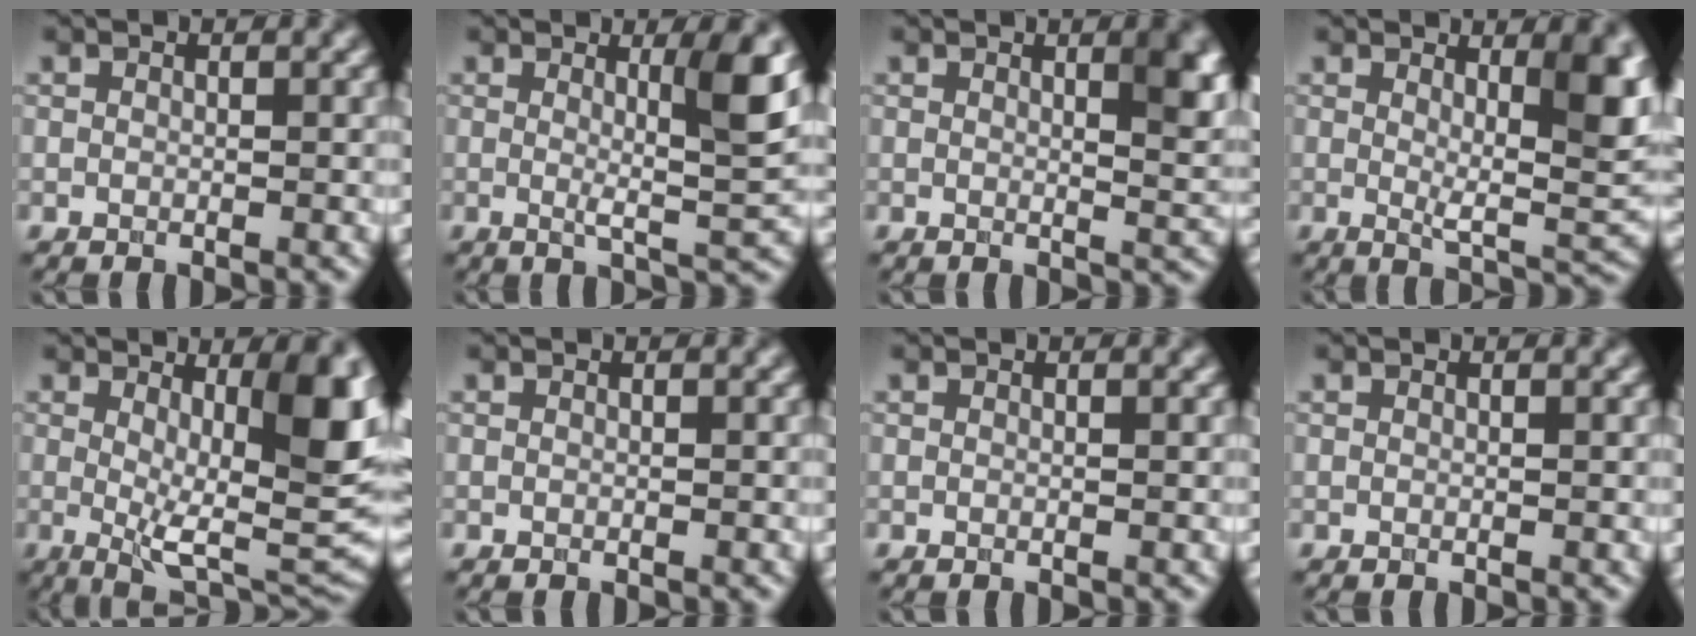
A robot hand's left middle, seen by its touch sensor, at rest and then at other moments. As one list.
[{"total": 5.7, "force": [1.2, 0.9, 5.5], "torque": [-0.081, -0.010, 0.020]}, {"total": 4.9, "force": [1.7, 1.6, 4.2], "torque": [-0.040, 0.001, 0.022]}, {"total": 8.1, "force": [2.2, 2.6, 7.4], "torque": [-0.103, -0.017, 0.041]}, {"total": 11.9, "force": [1.8, 4.3, 10.9], "torque": [-0.143, -0.022, 0.034]}, {"total": 0.0}, {"total": 0.0}, {"total": 0.0}]